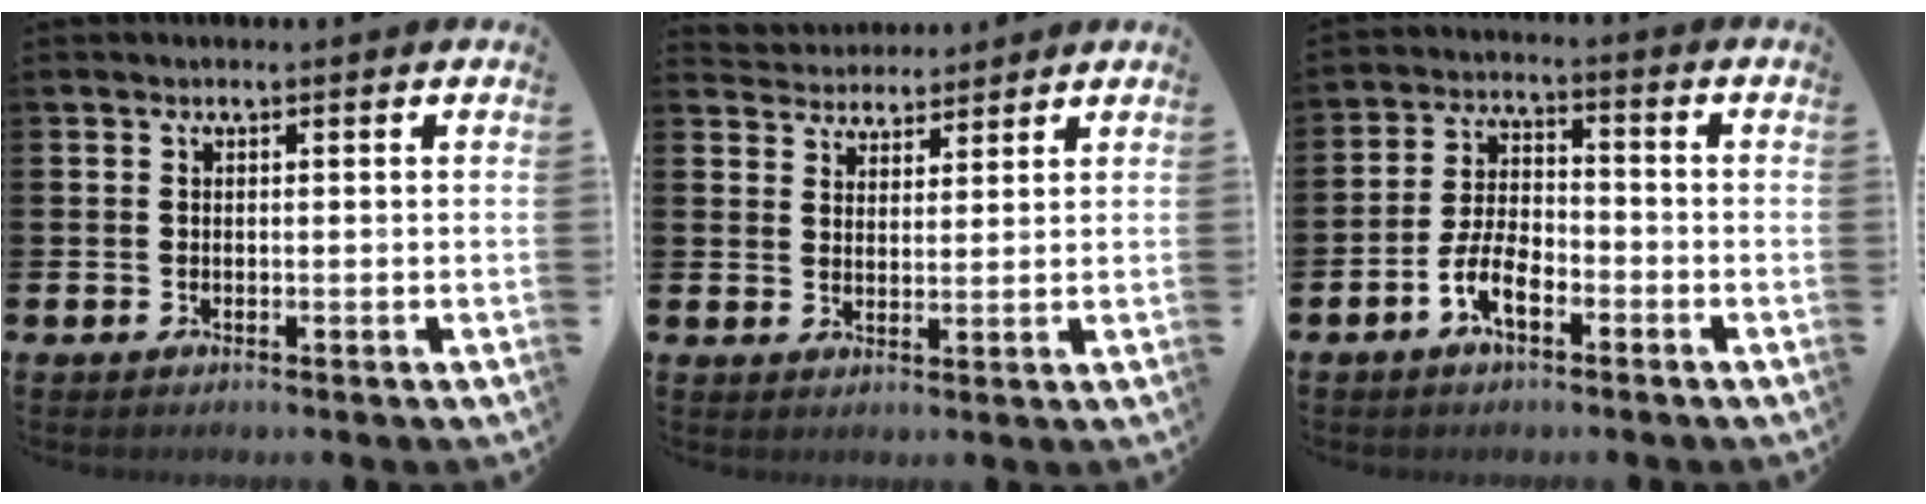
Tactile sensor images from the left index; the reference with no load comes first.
{"total": 4.0, "force": [3.8, 1.0, -0.6], "torque": [-0.012, -0.016, 0.072]}
{"total": 6.0, "force": [-3.0, 2.7, 4.4], "torque": [-0.100, 0.009, -0.058]}